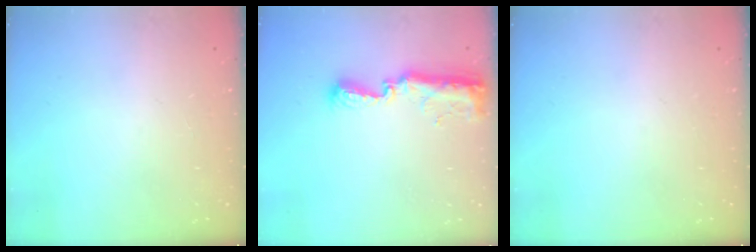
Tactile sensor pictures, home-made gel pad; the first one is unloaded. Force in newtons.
{"total": 11.2, "press": 10.1, "slide": 4.8}
{"total": 0.0}